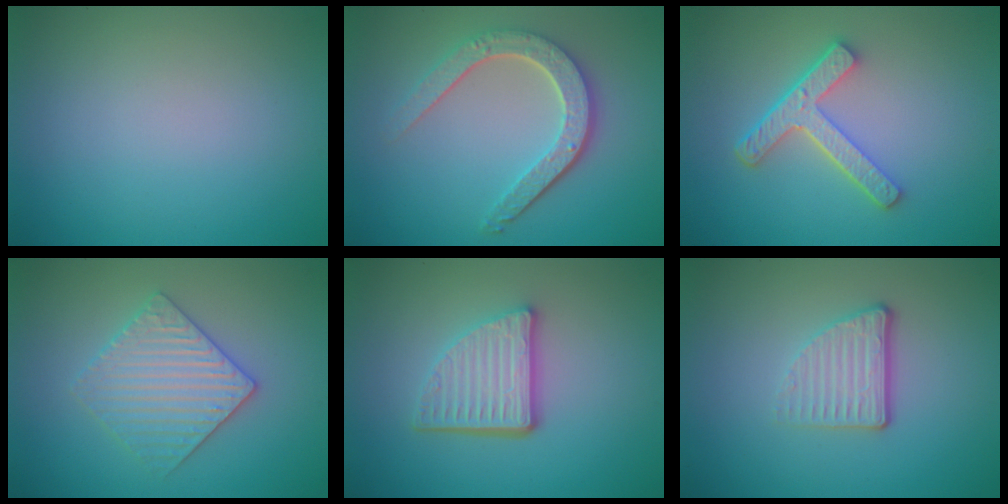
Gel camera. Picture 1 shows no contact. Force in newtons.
{"total": 4.7, "press": 3.6, "slide": 2.9}
{"total": 4.2, "press": 3.1, "slide": 2.8}
{"total": 3.5, "press": 3.4, "slide": 0.7}
{"total": 4.7, "press": 3.4, "slide": 3.2}
{"total": 3.4, "press": 2.4, "slide": 2.4}